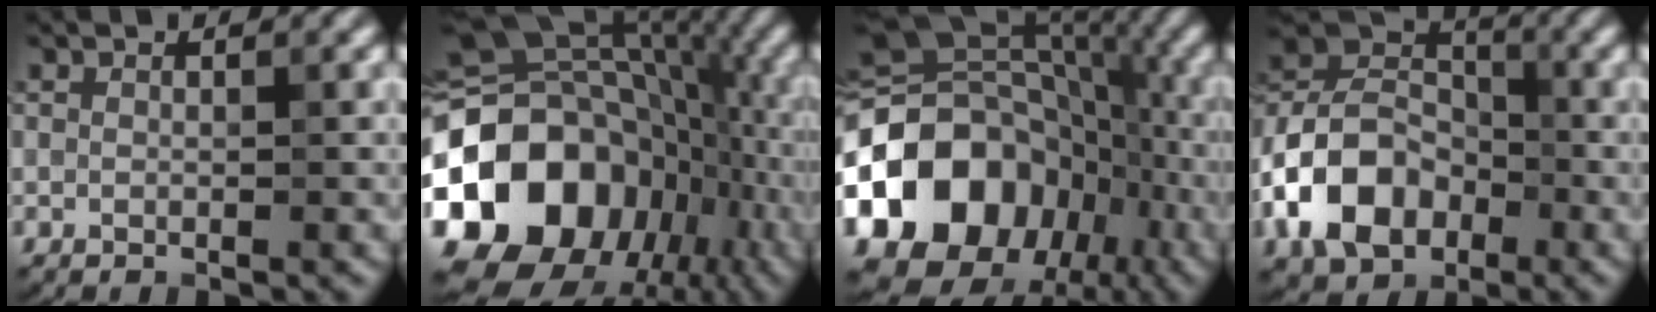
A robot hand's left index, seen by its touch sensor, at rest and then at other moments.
{"total": 18.1, "force": [-4.7, 14.2, 10.1], "torque": [-0.217, -0.004, -0.076]}
{"total": 16.3, "force": [-5.4, 12.5, 8.9], "torque": [-0.184, 0.017, -0.099]}
{"total": 9.0, "force": [-3.3, 6.4, 5.4], "torque": [-0.102, 0.013, -0.077]}